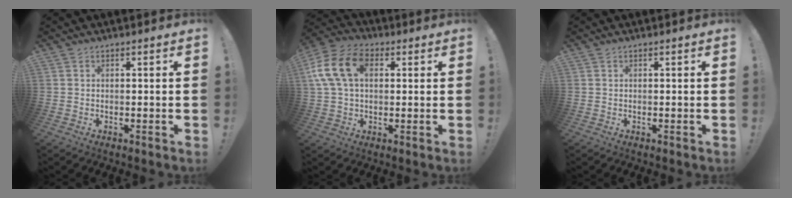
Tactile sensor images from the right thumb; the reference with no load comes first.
{"total": 15.4, "force": [3.8, 10.4, 10.7], "torque": [-0.213, 0.007, 0.072]}
{"total": 0.0}